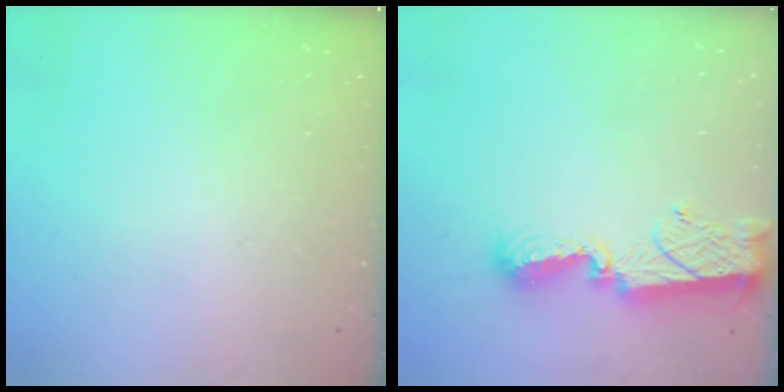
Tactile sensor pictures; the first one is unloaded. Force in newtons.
{"total": 9.8, "press": 9.8, "slide": 0.5}